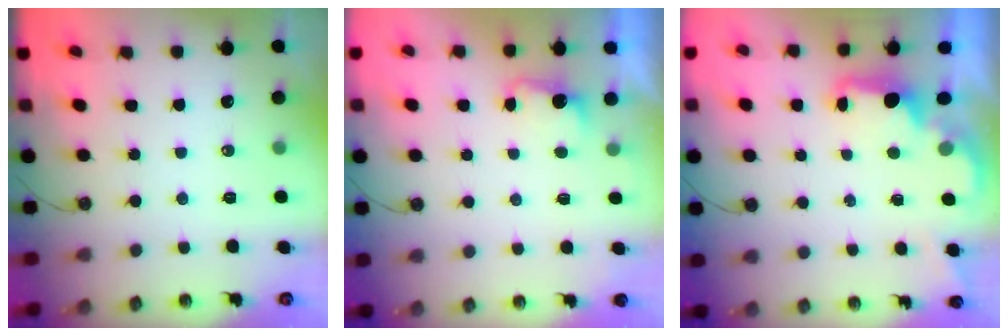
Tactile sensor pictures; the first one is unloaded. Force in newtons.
{"total": 1.9, "press": 1.7, "slide": 0.8}
{"total": 2.1, "press": 1.9, "slide": 0.8}